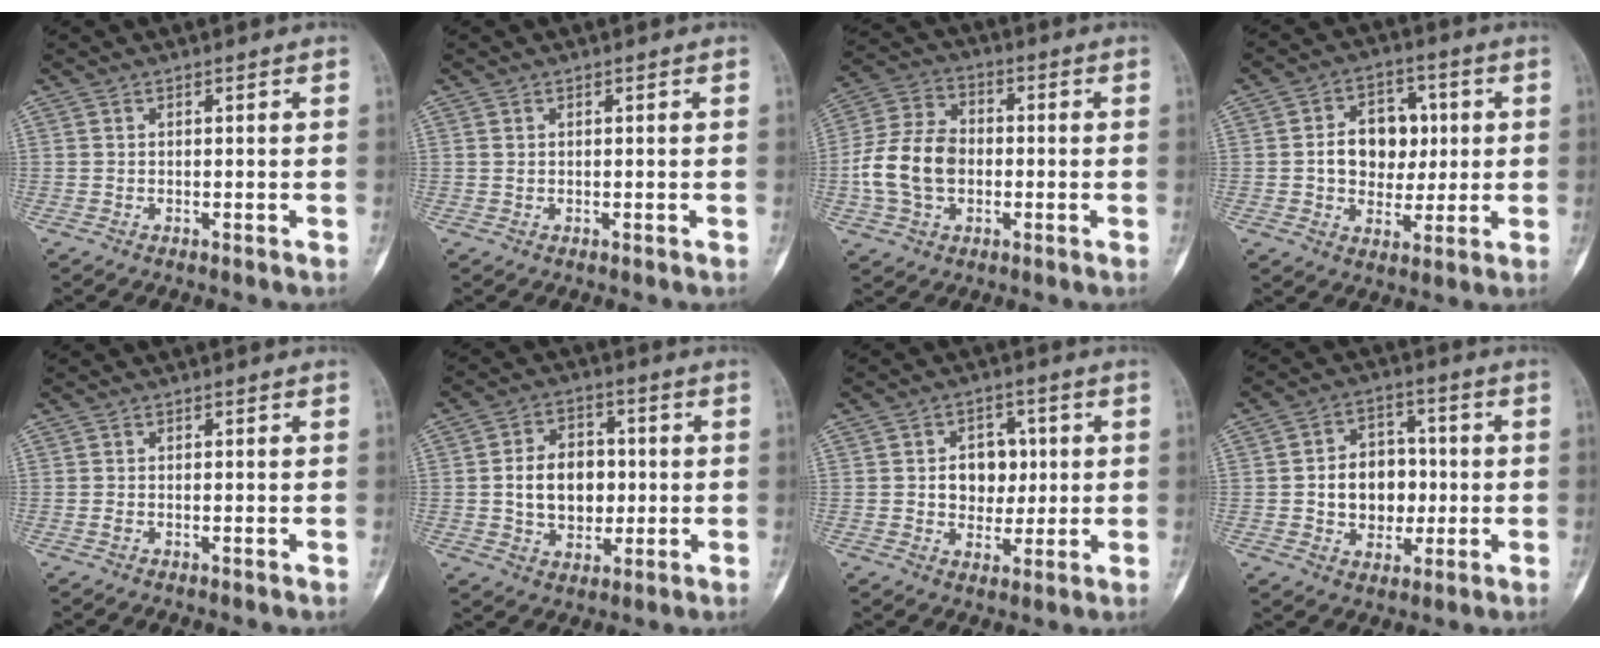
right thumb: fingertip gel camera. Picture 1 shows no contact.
{"total": 0.6, "force": [0.3, 0.4, 0.4], "torque": [-0.008, 0.003, 0.007]}
{"total": 12.9, "force": [-1.7, 9.2, 8.9], "torque": [-0.165, 0.027, -0.037]}
{"total": 11.4, "force": [1.0, 8.7, 7.4], "torque": [-0.067, 0.011, 0.017]}
{"total": 0.6, "force": [-0.3, 0.3, 0.5], "torque": [-0.011, 0.002, -0.005]}
{"total": 11.4, "force": [0.1, 8.5, 7.6], "torque": [-0.094, 0.012, 0.005]}
{"total": 7.7, "force": [0.8, 6.0, 4.7], "torque": [-0.025, 0.003, 0.015]}
{"total": 11.2, "force": [-0.5, 8.8, 6.9], "torque": [-0.064, 0.020, -0.003]}